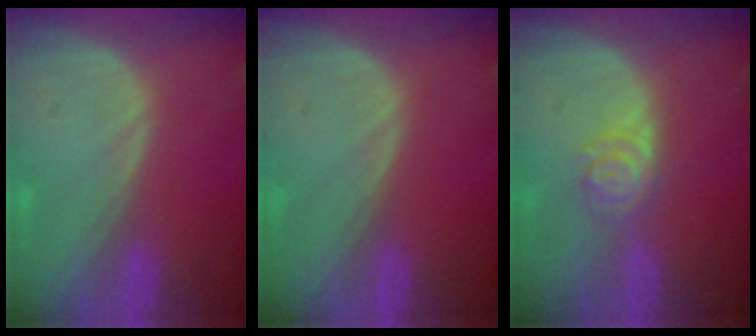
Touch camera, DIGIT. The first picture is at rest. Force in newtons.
{"total": 0.0}
{"total": 4.0, "press": 3.6, "slide": 1.6}